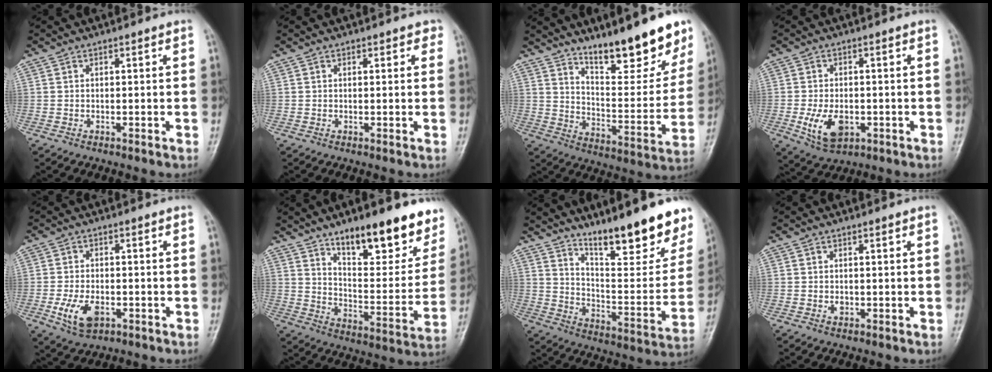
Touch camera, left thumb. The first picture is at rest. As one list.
[{"total": 1.2, "force": [0.8, 0.8, 0.6], "torque": [0.008, -0.002, 0.004]}, {"total": 17.6, "force": [13.1, 4.8, 10.8], "torque": [-0.109, -0.095, 0.206]}, {"total": 7.6, "force": [-2.0, 4.7, 5.6], "torque": [-0.097, -0.004, -0.027]}, {"total": 6.7, "force": [-2.2, 3.9, 4.9], "torque": [-0.095, 0.000, -0.036]}, {"total": 21.0, "force": [13.9, 7.7, 13.8], "torque": [-0.133, -0.074, 0.209]}, {"total": 21.7, "force": [15.4, 5.7, 14.1], "torque": [-0.160, -0.095, 0.239]}, {"total": 0.8, "force": [0.0, 0.7, 0.5], "torque": [-0.005, 0.000, 0.000]}]